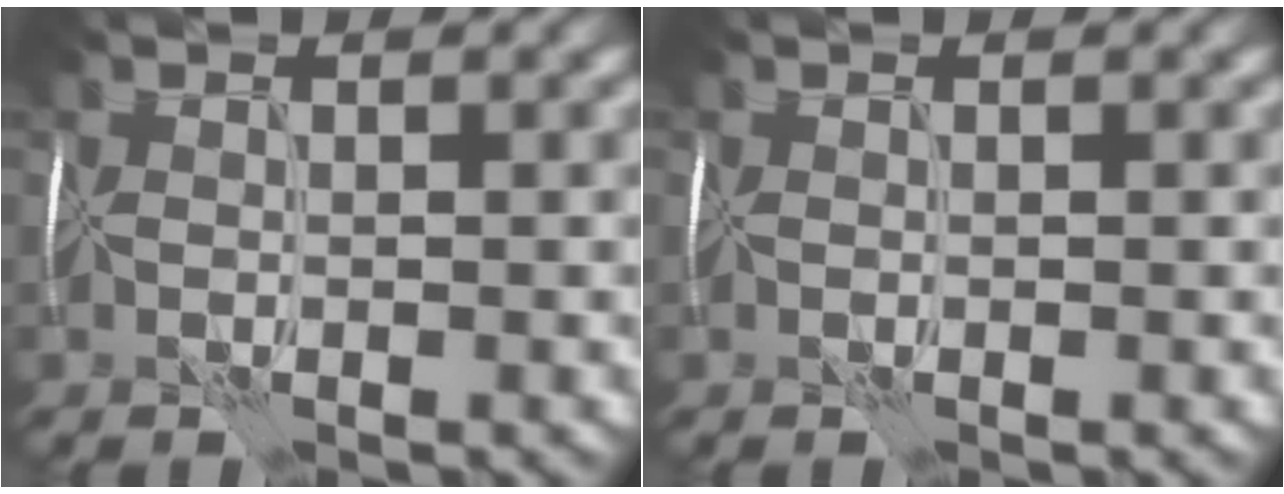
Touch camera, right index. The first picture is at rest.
{"total": 0.0}